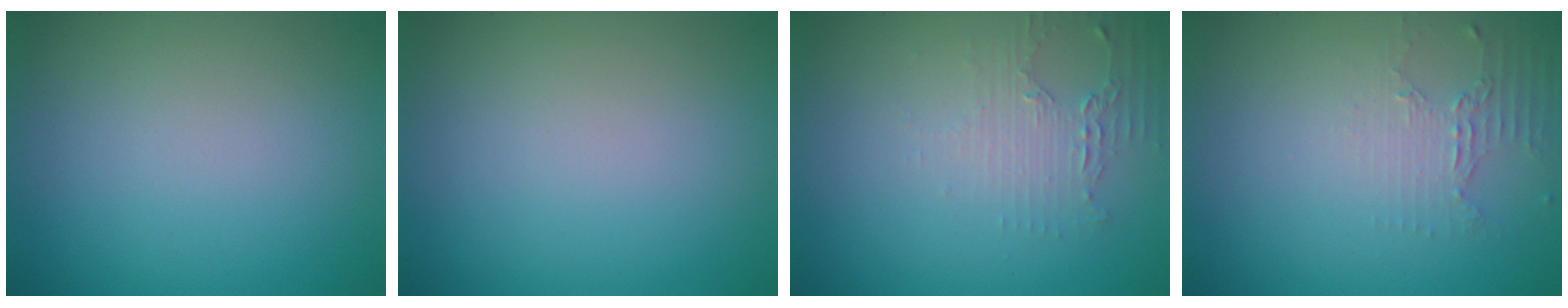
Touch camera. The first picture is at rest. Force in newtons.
{"total": 0.0}
{"total": 1.8, "press": 1.8, "slide": 0.4}
{"total": 1.9, "press": 1.4, "slide": 1.3}